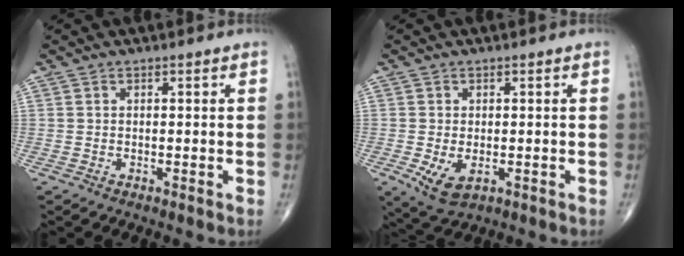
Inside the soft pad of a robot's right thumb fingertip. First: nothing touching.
{"total": 5.4, "force": [-1.3, 3.1, 4.2], "torque": [-0.079, -0.011, -0.013]}